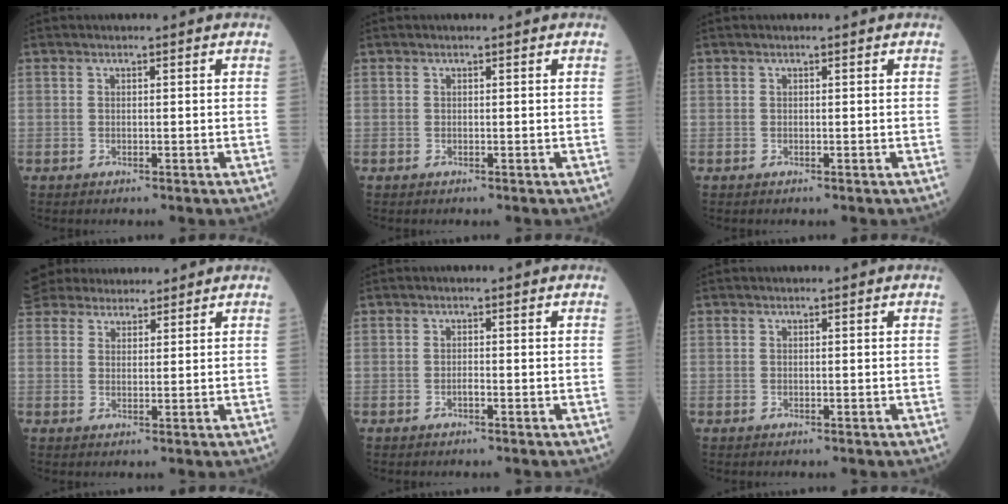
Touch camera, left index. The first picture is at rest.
{"total": 0.0}
{"total": 0.0}
{"total": 9.3, "force": [8.4, 3.1, 2.5], "torque": [-0.047, 0.036, 0.145]}
{"total": 0.7, "force": [-0.5, 0.1, 0.5], "torque": [-0.012, 0.001, -0.007]}
{"total": 0.0}